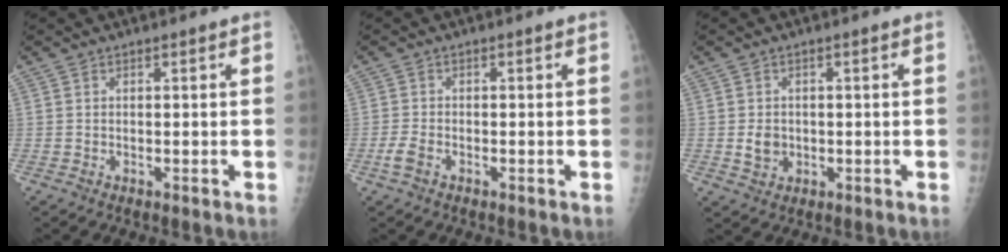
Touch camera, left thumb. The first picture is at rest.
{"total": 2.4, "force": [-1.3, 1.3, 1.6], "torque": [-0.043, 0.004, -0.026]}
{"total": 3.2, "force": [-0.3, 2.7, 1.7], "torque": [-0.018, 0.001, 0.001]}